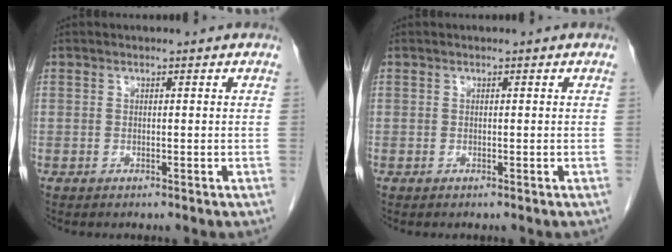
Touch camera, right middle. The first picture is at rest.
{"total": 0.0}